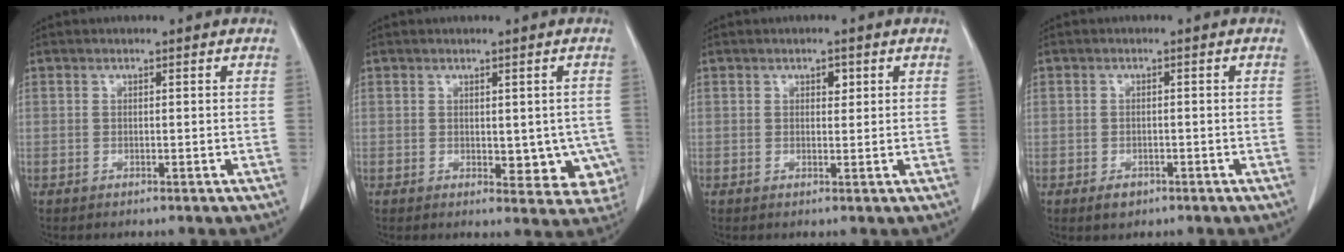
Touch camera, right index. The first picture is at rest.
{"total": 7.1, "force": [-0.8, 4.0, 5.8], "torque": [-0.039, -0.005, -0.003]}
{"total": 1.4, "force": [0.6, 0.8, 1.0], "torque": [-0.011, -0.001, 0.008]}
{"total": 2.1, "force": [-1.1, 1.6, 0.7], "torque": [-0.009, 0.003, -0.011]}